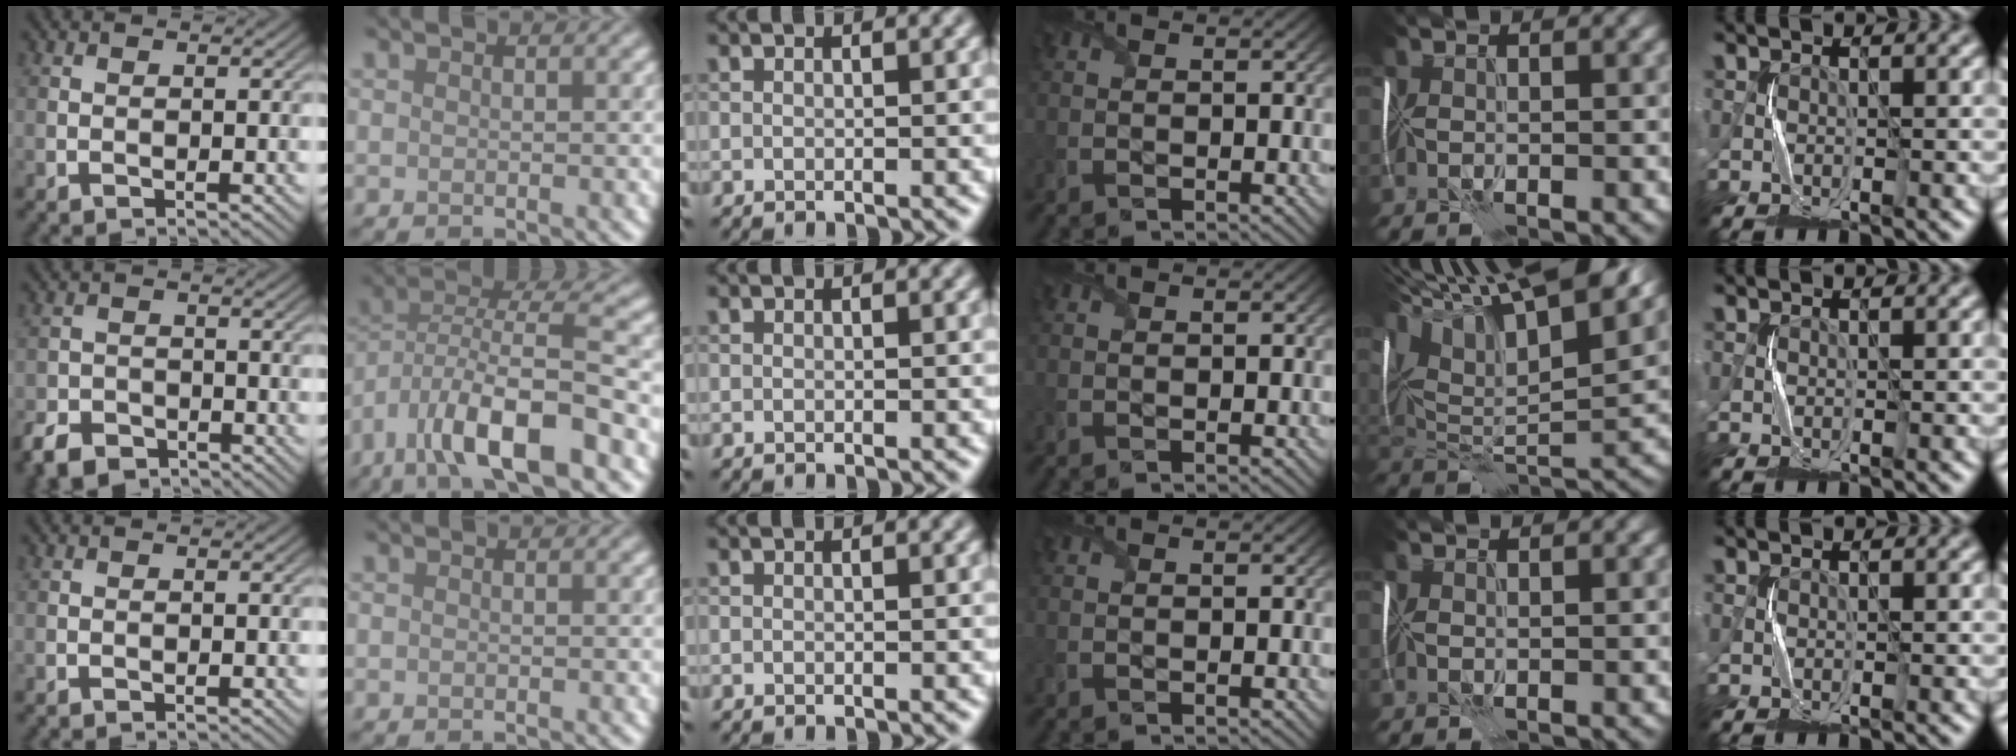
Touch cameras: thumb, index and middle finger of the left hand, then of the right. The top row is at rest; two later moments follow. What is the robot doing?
{"motion": "fold", "object": "plastic wrap"}